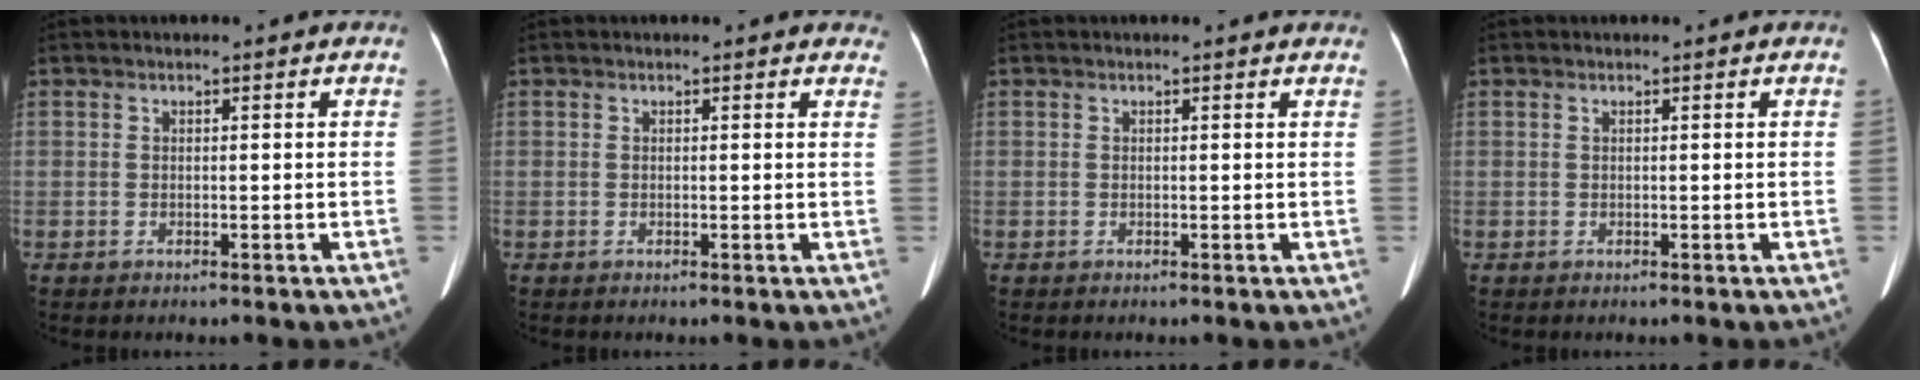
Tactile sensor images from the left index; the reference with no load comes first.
{"total": 3.1, "force": [2.8, 1.1, 0.7], "torque": [0.007, -0.005, 0.007]}
{"total": 2.3, "force": [2.2, 0.5, 0.5], "torque": [-0.010, 0.004, 0.010]}
{"total": 0.0}